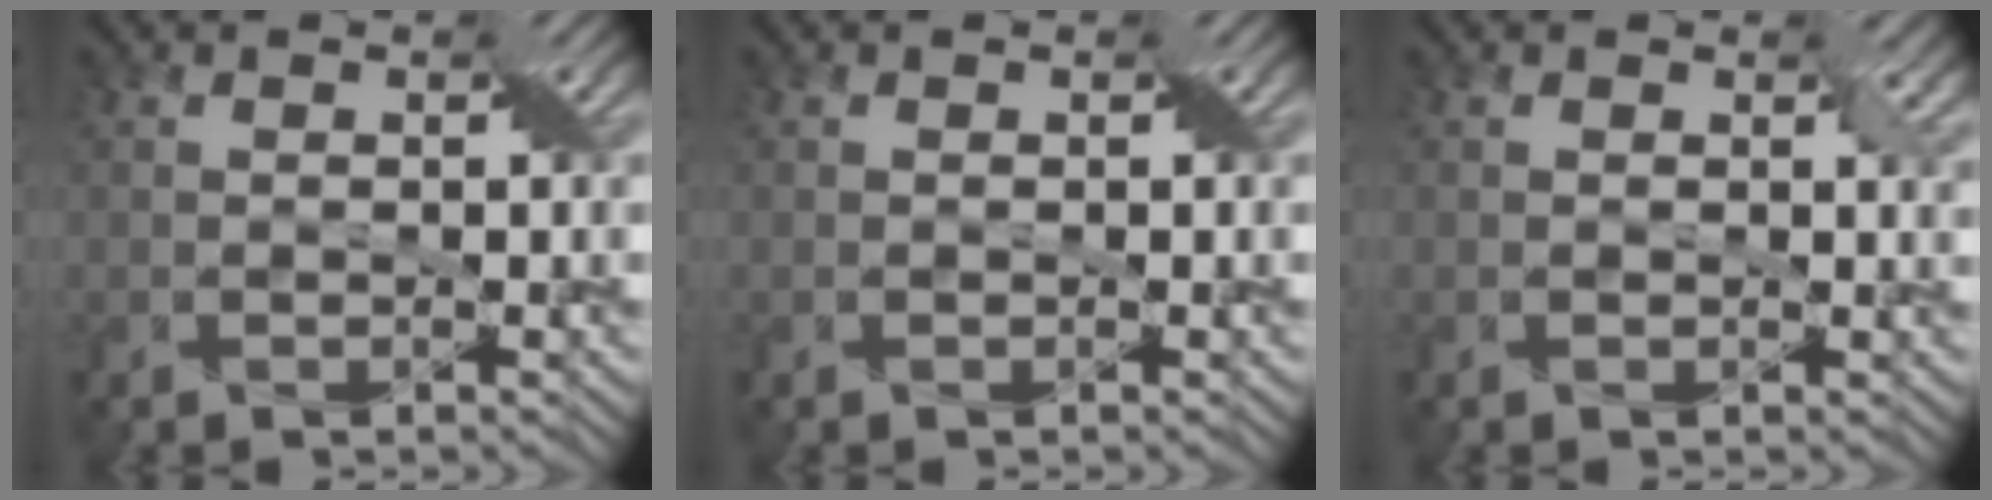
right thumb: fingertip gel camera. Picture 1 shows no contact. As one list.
[{"total": 0.0}, {"total": 1.2, "force": [0.8, 0.4, 0.9], "torque": [-0.014, -0.004, 0.015]}]